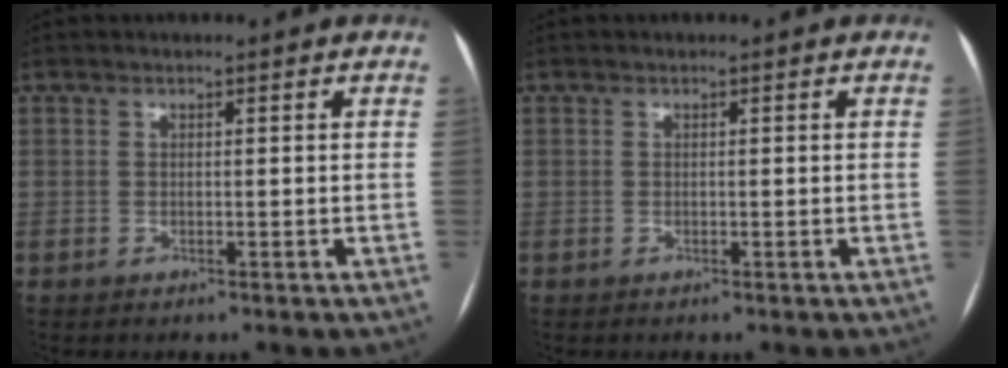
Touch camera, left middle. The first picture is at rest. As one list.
[{"total": 0.0}]